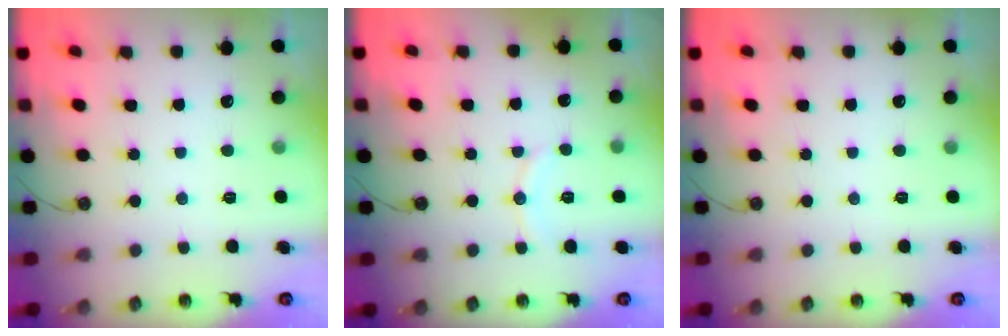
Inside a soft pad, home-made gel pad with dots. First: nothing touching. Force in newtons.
{"total": 5.6, "press": 5.6, "slide": 0.6}
{"total": 0.0}